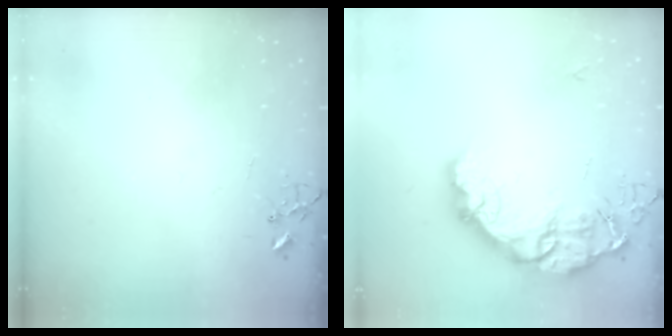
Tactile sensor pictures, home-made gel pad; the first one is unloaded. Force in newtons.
{"total": 18.2, "press": 18.2, "slide": 1.3}